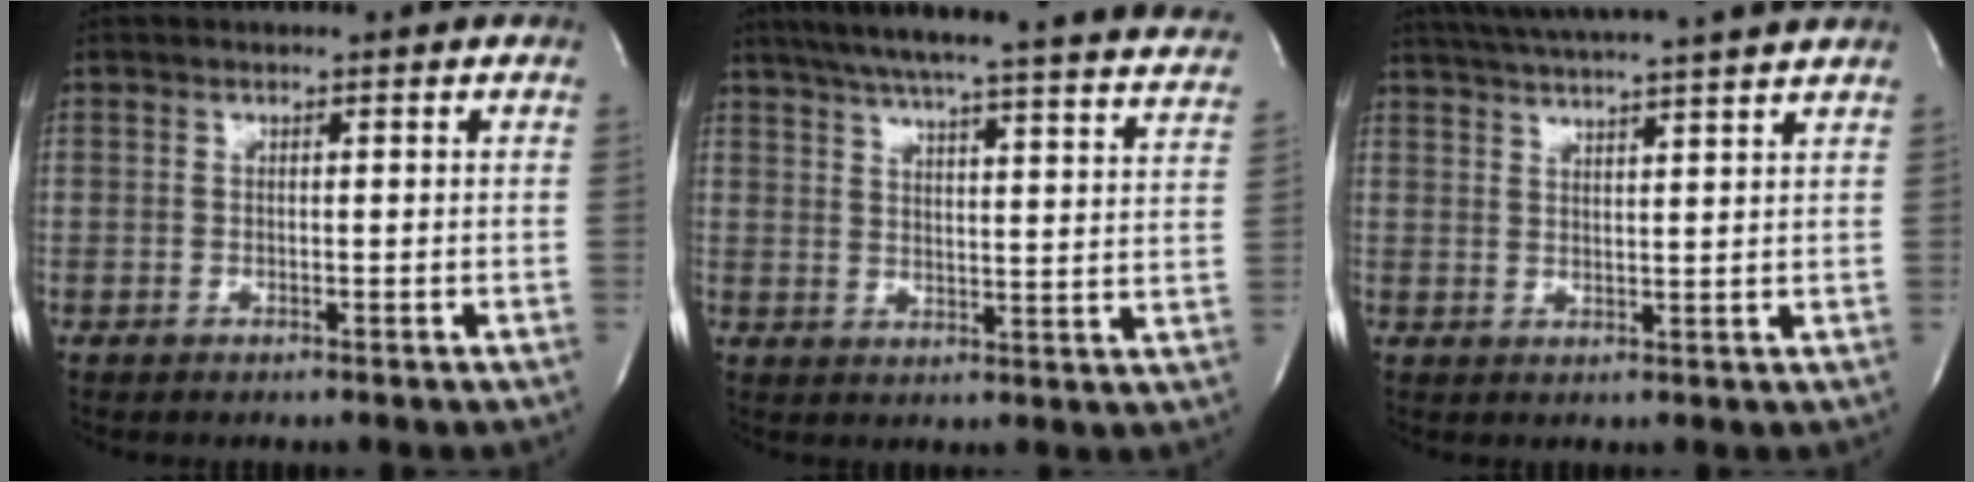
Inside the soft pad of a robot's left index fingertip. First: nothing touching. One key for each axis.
{"total": 31.2, "fx": 27.9, "fy": 1.9, "fz": 13.9, "tx": -0.213, "ty": -0.062, "tz": 0.333}
{"total": 14.3, "fx": 12.6, "fy": -1.3, "fz": 6.6, "tx": -0.121, "ty": 0.001, "tz": 0.172}